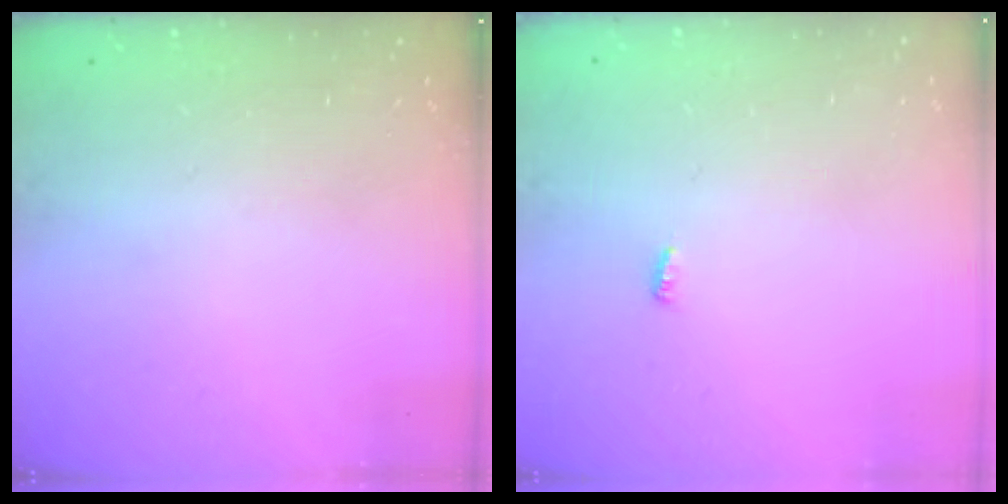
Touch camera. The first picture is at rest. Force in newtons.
{"total": 3.0, "press": 2.9, "slide": 0.8}